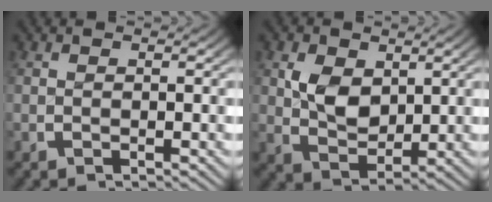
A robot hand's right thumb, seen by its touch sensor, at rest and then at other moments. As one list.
[{"total": 4.4, "force": [1.0, 3.4, 2.7], "torque": [-0.062, -0.026, 0.031]}]